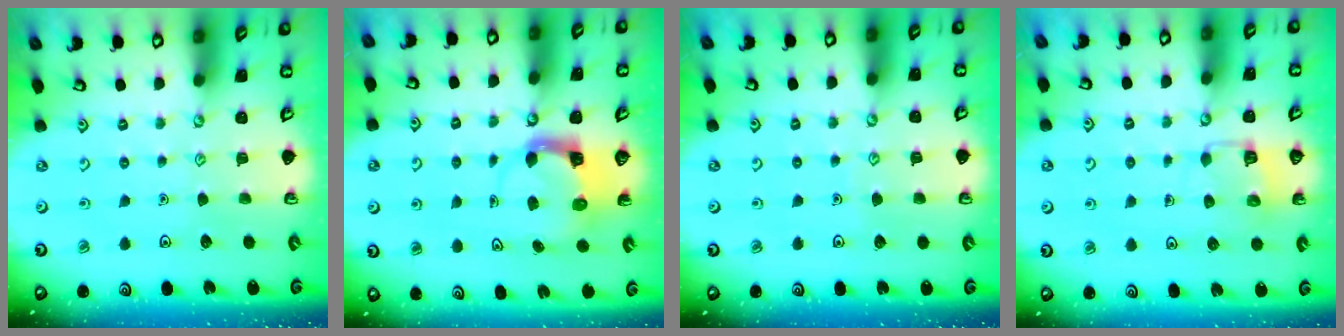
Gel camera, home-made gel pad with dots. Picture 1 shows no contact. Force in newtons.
{"total": 3.6, "press": 3.5, "slide": 0.4}
{"total": 2.6, "press": 2.5, "slide": 0.3}
{"total": 5.6, "press": 5.6, "slide": 0.5}